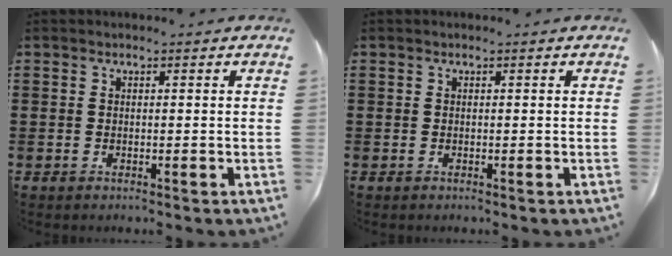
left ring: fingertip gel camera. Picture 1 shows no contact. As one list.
[{"total": 0.0}]